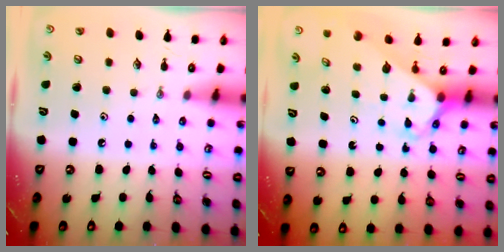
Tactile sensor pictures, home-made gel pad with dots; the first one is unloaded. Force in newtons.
{"total": 2.6, "press": 2.6, "slide": 0.2}